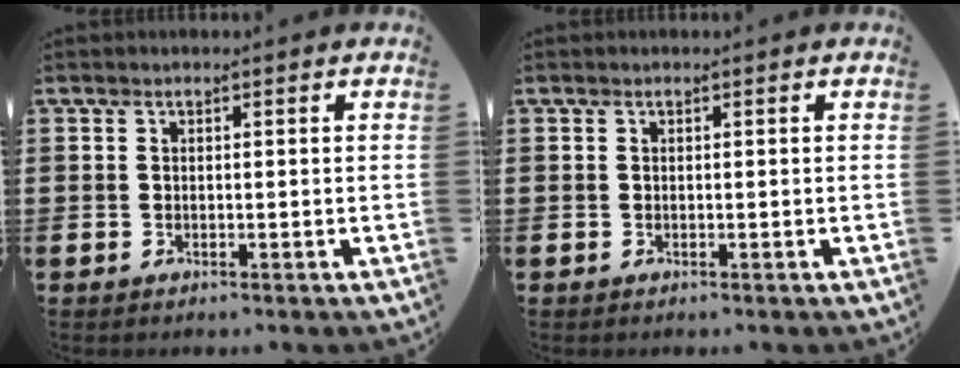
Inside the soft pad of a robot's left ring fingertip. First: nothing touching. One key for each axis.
{"total": 0.0}